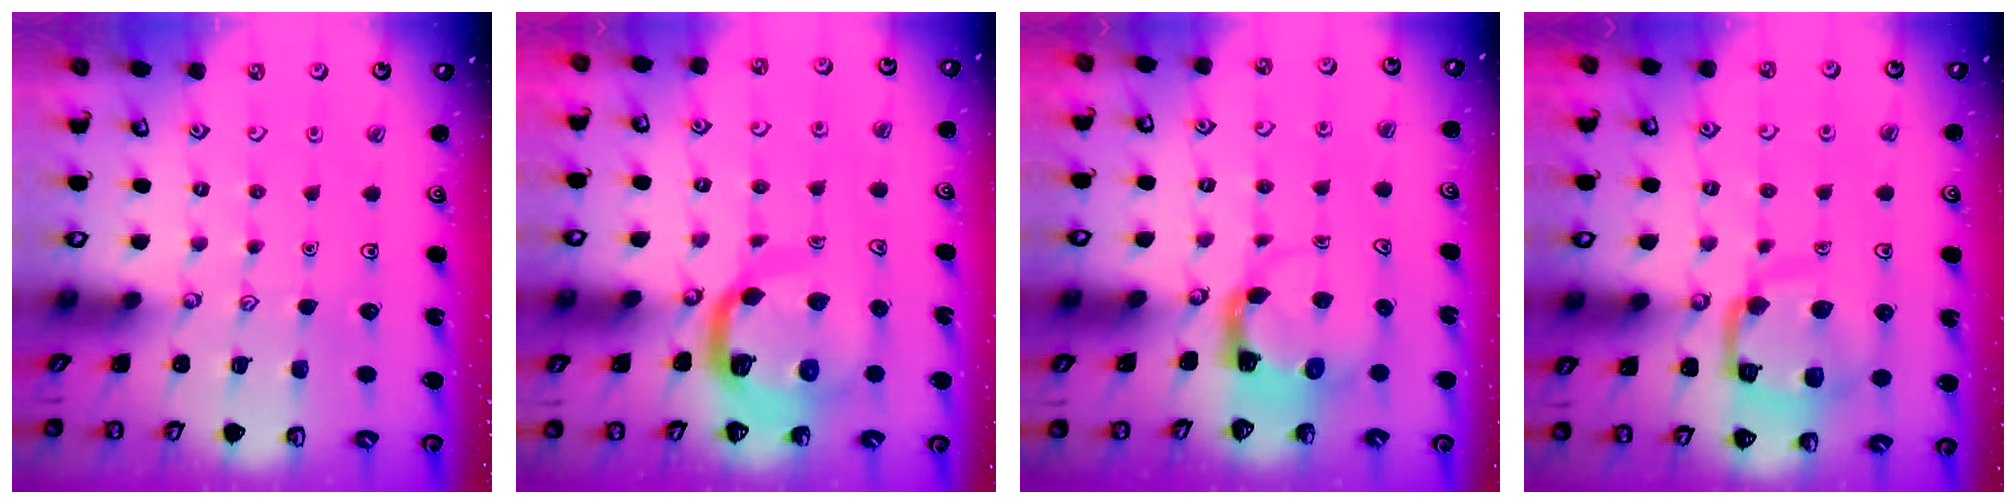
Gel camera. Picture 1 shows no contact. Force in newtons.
{"total": 11.3, "press": 11.2, "slide": 1.3}
{"total": 3.7, "press": 3.6, "slide": 0.6}
{"total": 13.1, "press": 13.0, "slide": 1.5}